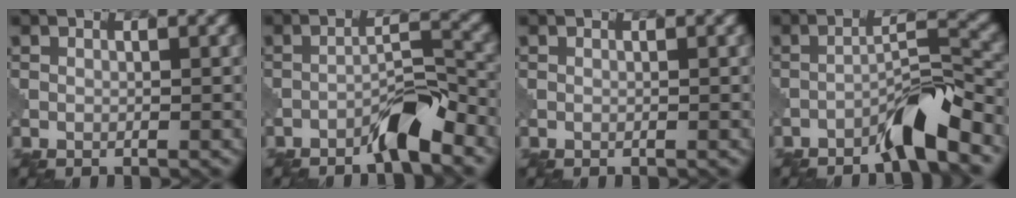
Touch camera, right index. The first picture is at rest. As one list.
[{"total": 4.1, "force": [-2.9, 0.6, 2.8], "torque": [-0.047, 0.017, -0.055]}, {"total": 0.0}, {"total": 4.8, "force": [-3.4, 0.5, 3.3], "torque": [-0.055, 0.019, -0.066]}]